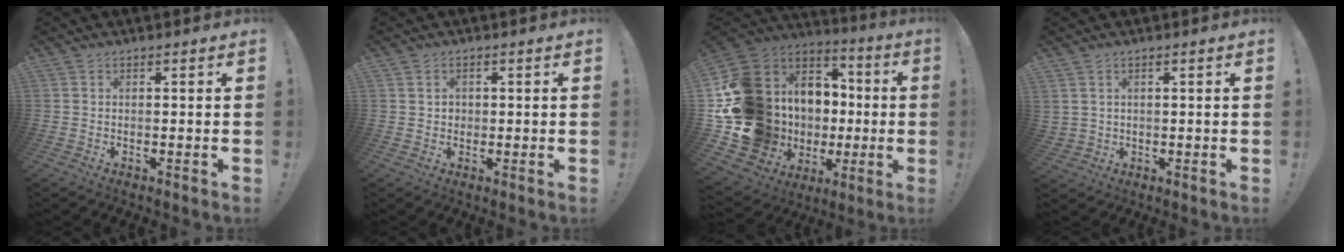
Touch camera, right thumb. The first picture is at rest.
{"total": 2.2, "force": [0.5, 2.0, 0.6], "torque": [-0.006, 0.001, 0.007]}
{"total": 21.3, "force": [-0.4, 17.4, 12.2], "torque": [-0.238, -0.040, 0.082]}
{"total": 2.6, "force": [1.5, 2.1, 0.6], "torque": [-0.009, -0.005, 0.030]}